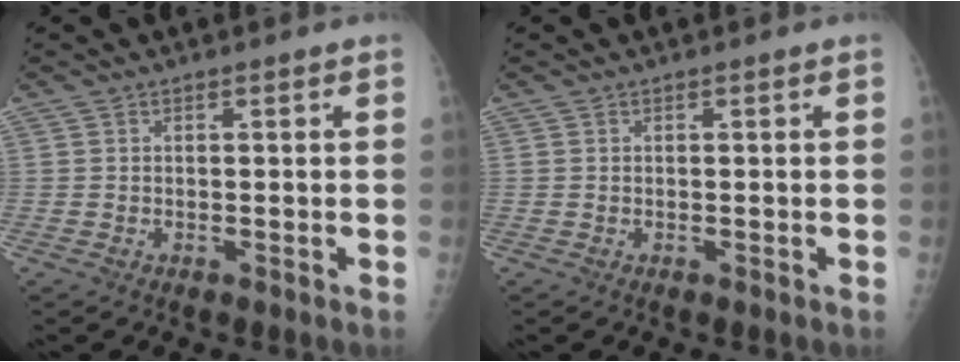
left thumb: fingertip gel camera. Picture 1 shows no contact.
{"total": 0.0}